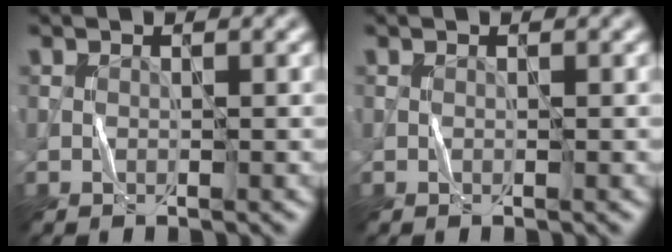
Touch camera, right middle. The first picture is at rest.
{"total": 0.0}